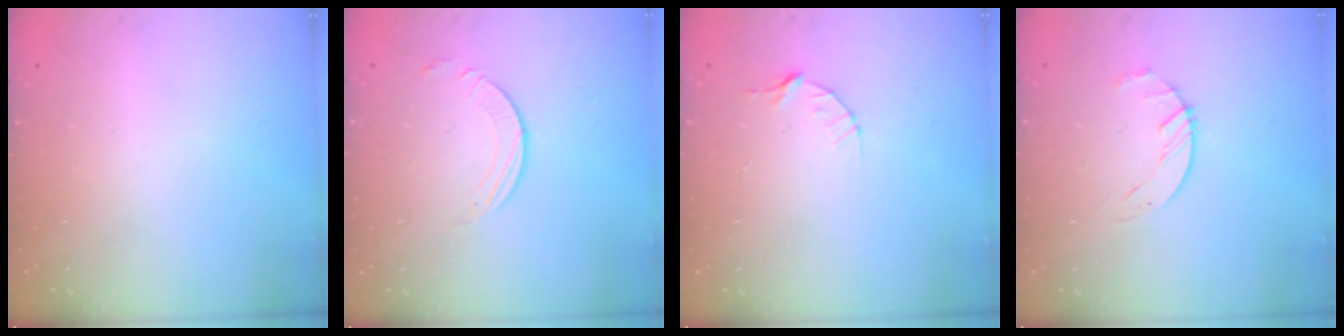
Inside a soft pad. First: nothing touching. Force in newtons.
{"total": 3.9, "press": 3.8, "slide": 0.5}
{"total": 4.1, "press": 4.1, "slide": 0.4}
{"total": 2.1, "press": 2.1, "slide": 0.3}